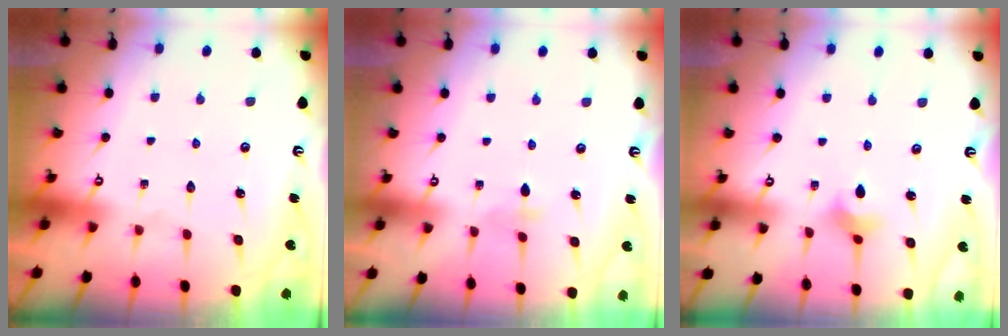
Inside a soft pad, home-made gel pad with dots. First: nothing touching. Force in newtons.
{"total": 2.8, "press": 2.7, "slide": 0.6}
{"total": 2.8, "press": 2.7, "slide": 0.7}